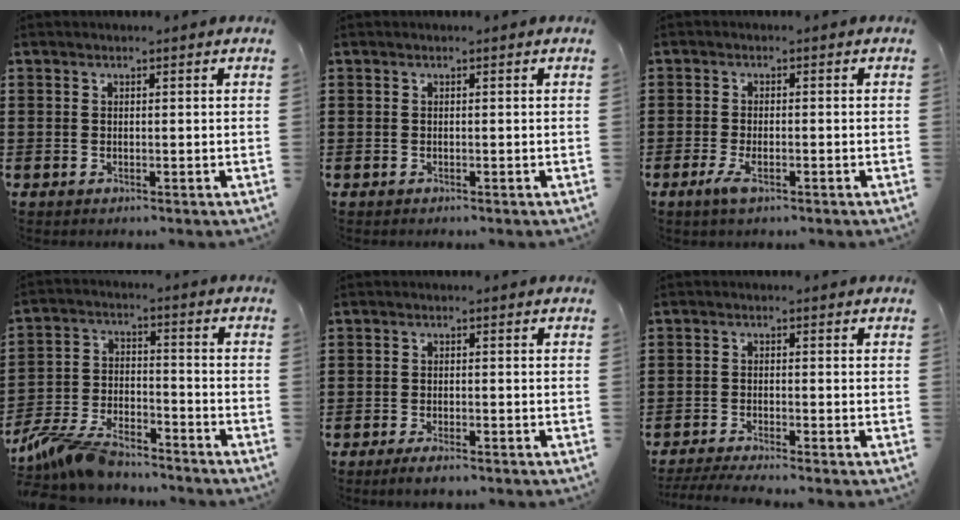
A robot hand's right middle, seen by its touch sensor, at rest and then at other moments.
{"total": 0.0}
{"total": 3.1, "force": [-1.4, 1.0, 2.5], "torque": [-0.058, -0.006, -0.029]}
{"total": 8.6, "force": [-7.9, 1.7, 2.9], "torque": [-0.076, 0.005, -0.157]}
{"total": 1.9, "force": [-1.4, 0.2, 1.2], "torque": [-0.021, 0.000, -0.026]}
{"total": 2.3, "force": [-2.1, -0.1, 0.9], "torque": [-0.022, -0.002, -0.043]}